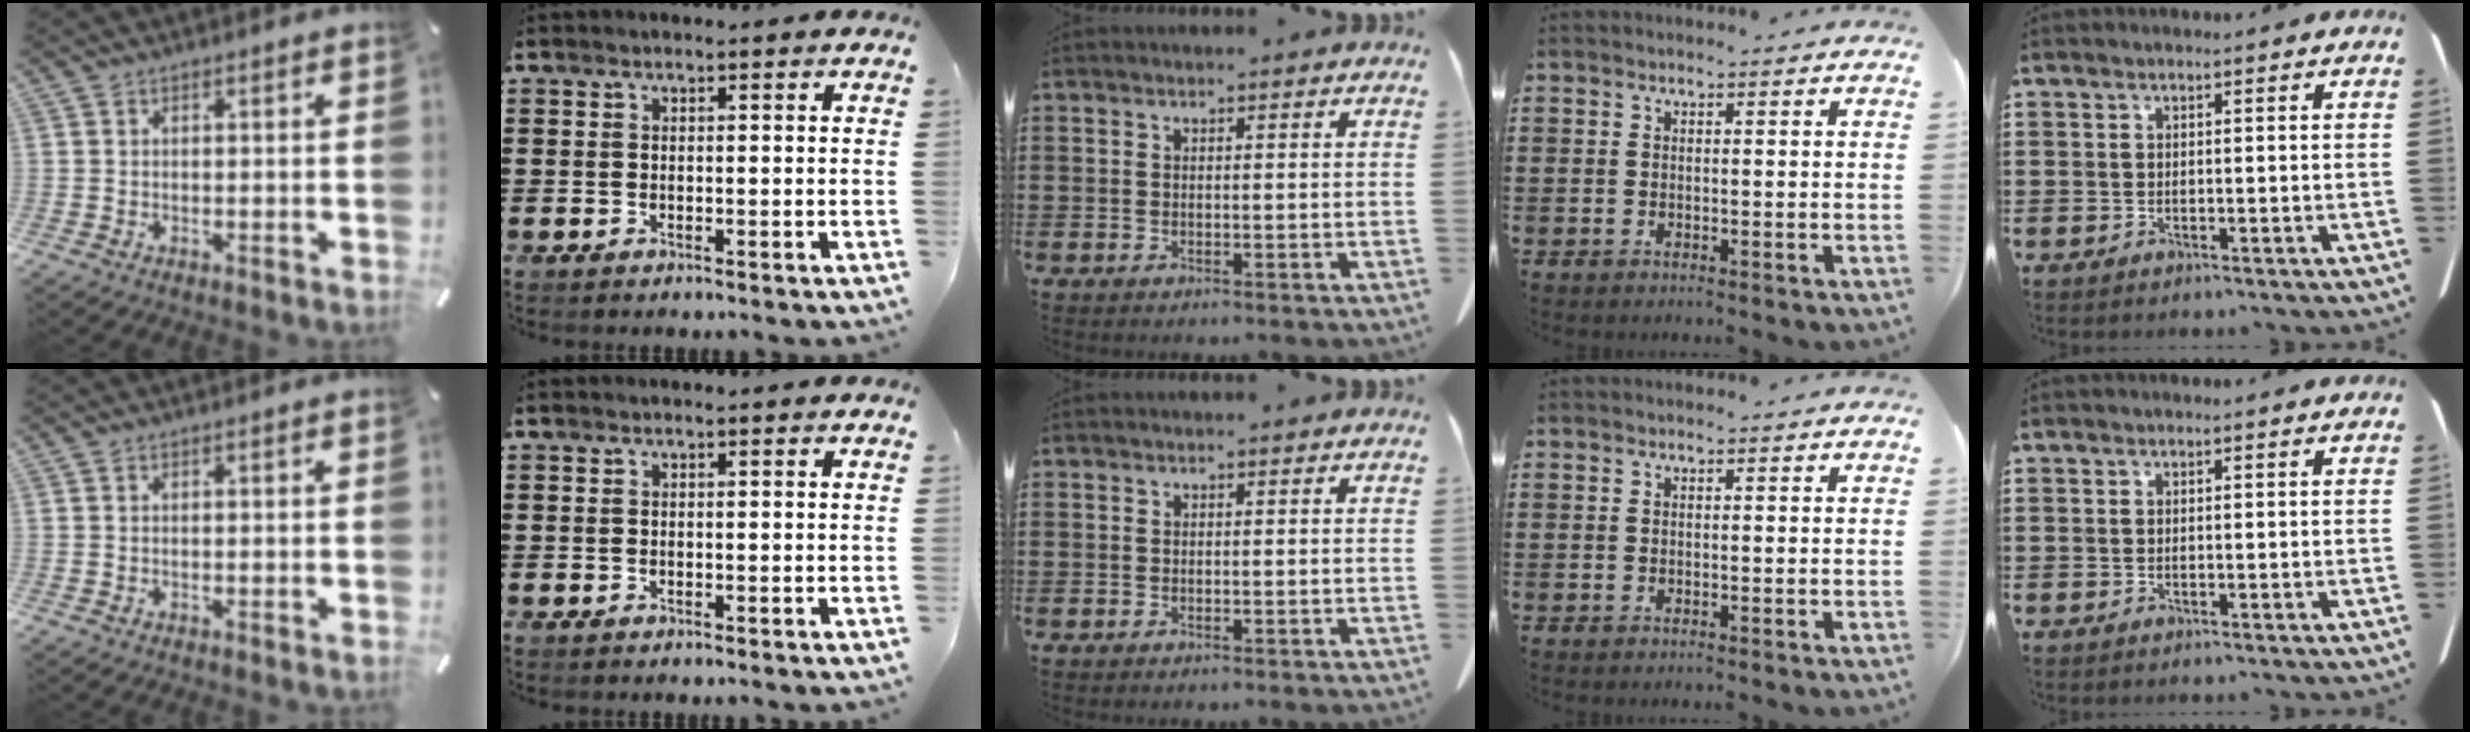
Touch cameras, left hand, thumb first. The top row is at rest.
{}